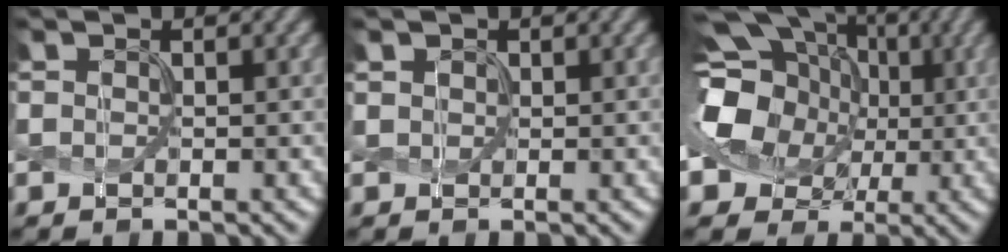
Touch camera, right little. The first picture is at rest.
{"total": 0.7, "force": [0.6, 0.3, -0.2], "torque": [0.005, 0.001, 0.016]}
{"total": 16.4, "force": [2.0, 14.0, 8.4], "torque": [-0.175, 0.035, 0.012]}